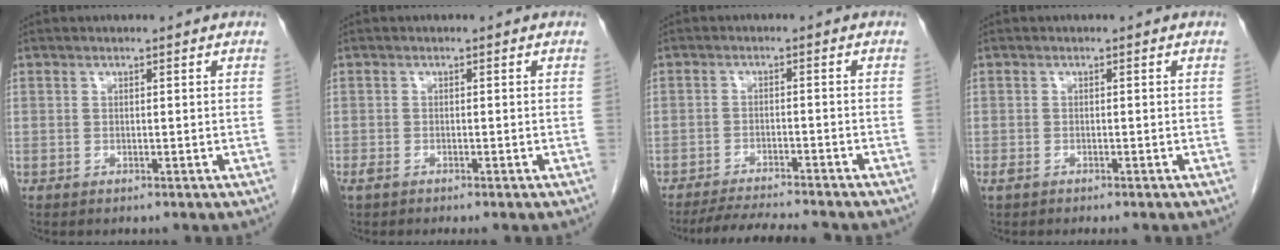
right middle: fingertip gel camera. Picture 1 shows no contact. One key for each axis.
{"total": 2.1, "fx": -1.6, "fy": 0.7, "fz": 1.3, "tx": -0.023, "ty": -0.006, "tz": -0.025}
{"total": 8.5, "fx": -7.9, "fy": 0.2, "fz": 3.3, "tx": -0.048, "ty": -0.011, "tz": -0.122}
{"total": 1.8, "fx": -1.4, "fy": 0.7, "fz": 1.0, "tx": -0.019, "ty": -0.004, "tz": -0.018}